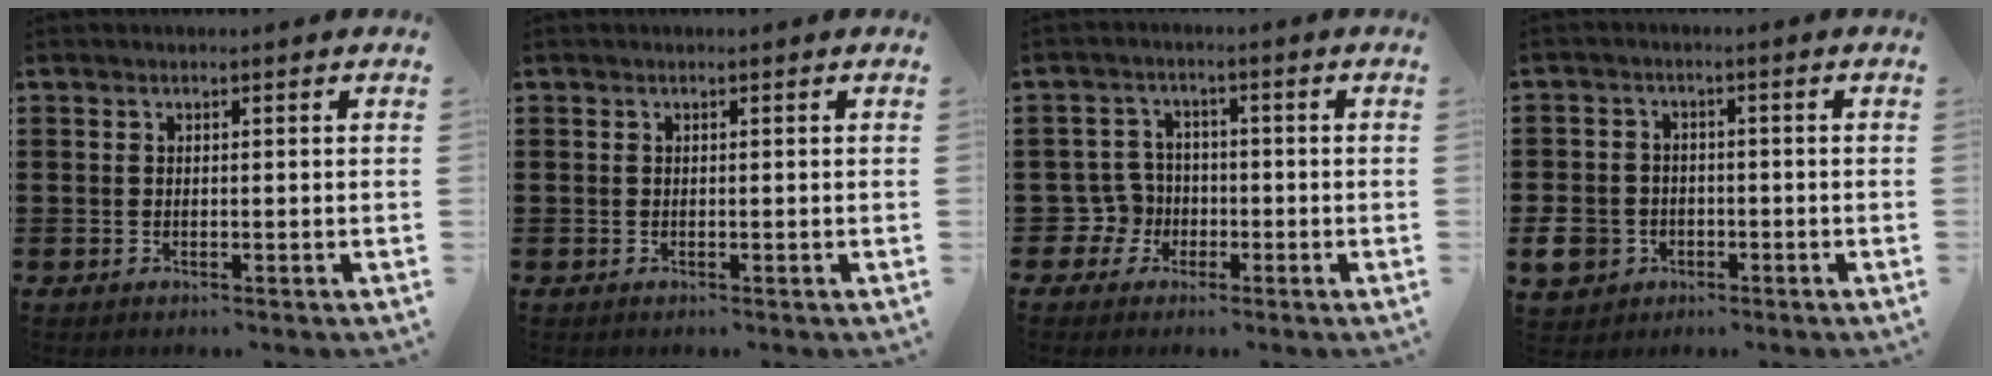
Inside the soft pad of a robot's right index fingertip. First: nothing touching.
{"total": 0.0}
{"total": 4.6, "force": [-1.3, 4.1, 1.5], "torque": [-0.065, 0.002, -0.030]}
{"total": 5.4, "force": [-2.1, 4.5, 2.1], "torque": [-0.072, 0.002, -0.045]}